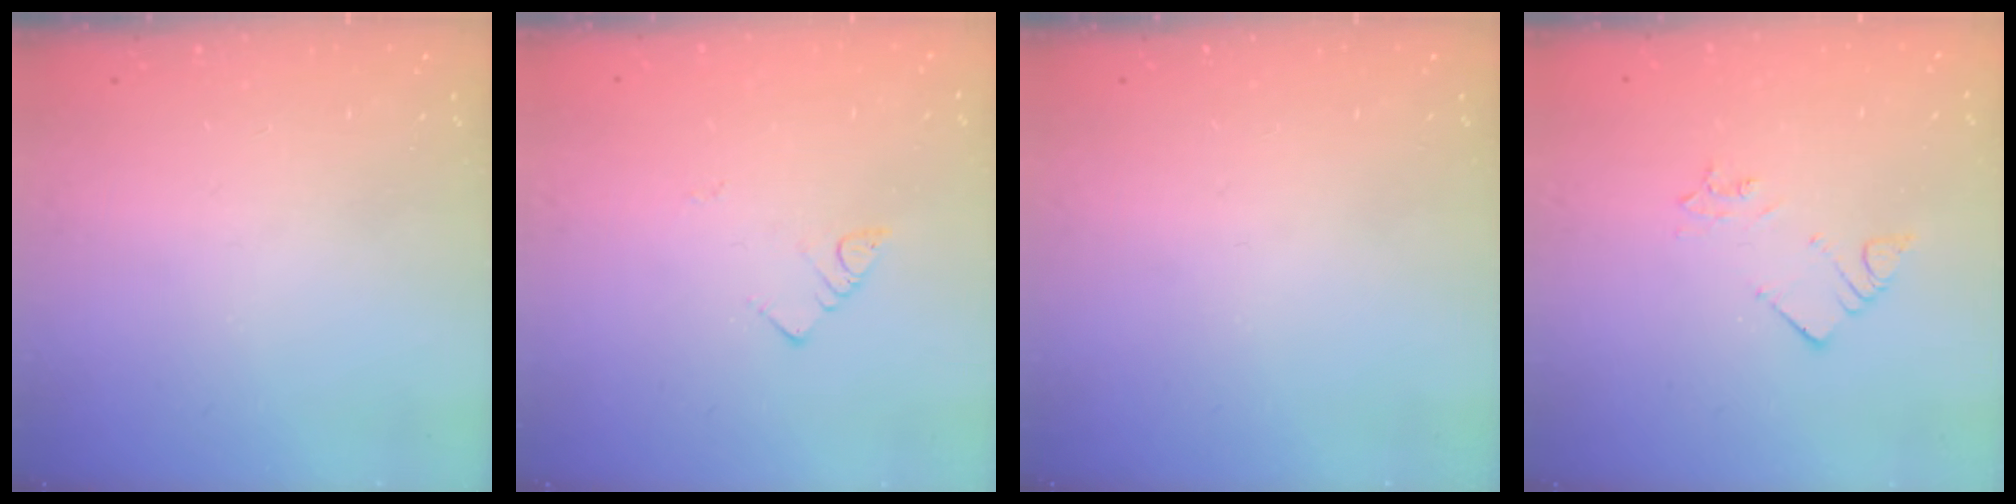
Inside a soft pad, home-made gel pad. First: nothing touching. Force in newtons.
{"total": 2.7, "press": 2.7, "slide": 0.3}
{"total": 0.0}
{"total": 2.6, "press": 2.6, "slide": 0.2}